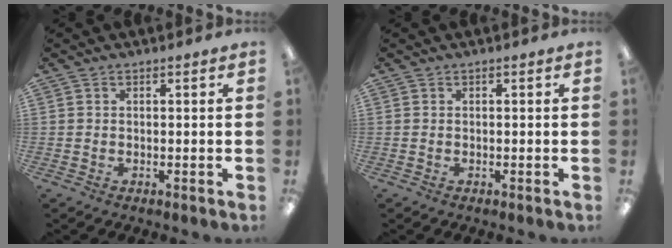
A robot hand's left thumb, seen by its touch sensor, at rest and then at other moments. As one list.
[{"total": 0.0}]